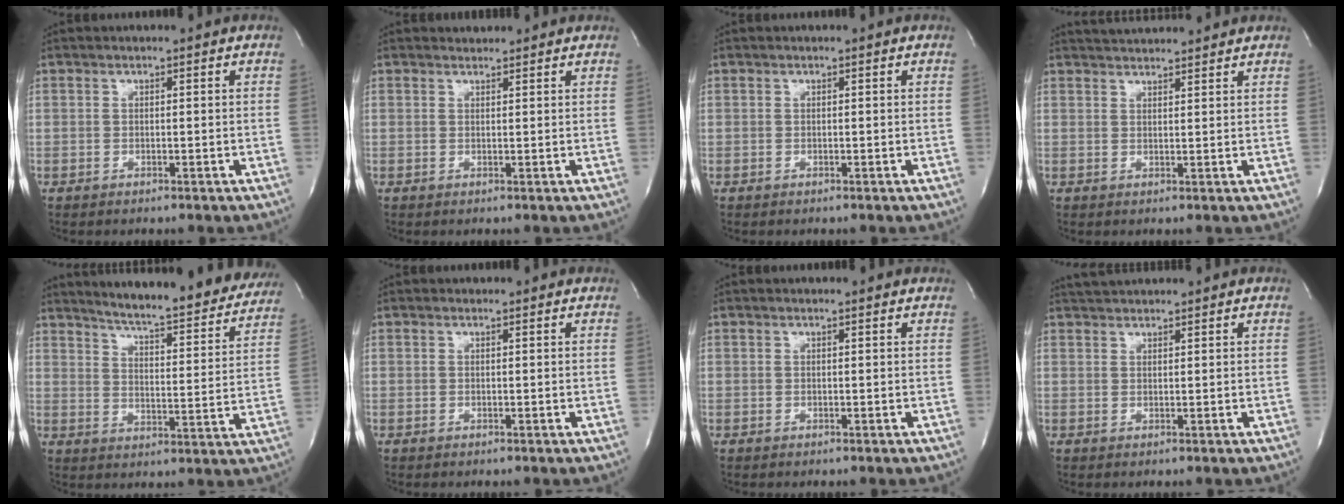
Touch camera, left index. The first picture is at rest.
{"total": 1.3, "force": [1.2, 0.3, -0.1], "torque": [-0.010, 0.006, 0.022]}
{"total": 0.0}
{"total": 6.6, "force": [6.4, 0.5, 1.6], "torque": [-0.033, 0.030, 0.092]}
{"total": 23.4, "force": [21.4, 2.8, 9.0], "torque": [-0.127, -0.062, 0.264]}
{"total": 0.7, "force": [0.7, 0.2, -0.1], "torque": [-0.008, 0.004, 0.009]}
{"total": 1.5, "force": [1.4, 0.1, 0.2], "torque": [-0.015, 0.005, 0.016]}
{"total": 3.8, "force": [3.7, 0.3, 0.8], "torque": [-0.018, 0.030, 0.067]}